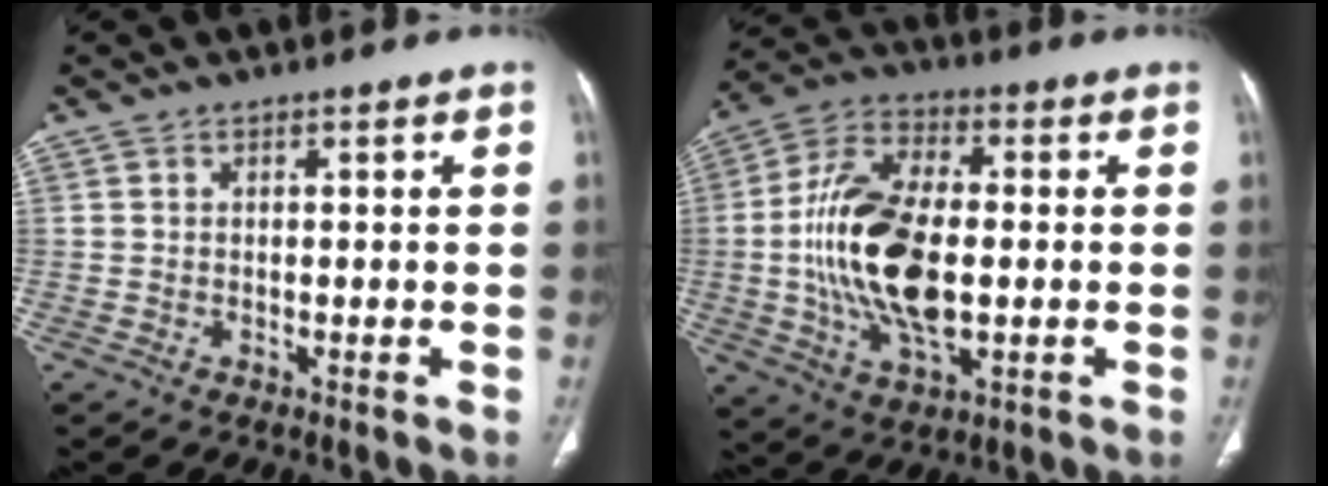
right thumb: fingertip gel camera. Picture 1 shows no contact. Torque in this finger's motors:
{"motor_torque": [2.50, 2.51, 1.46, -1.26, 0.24]}